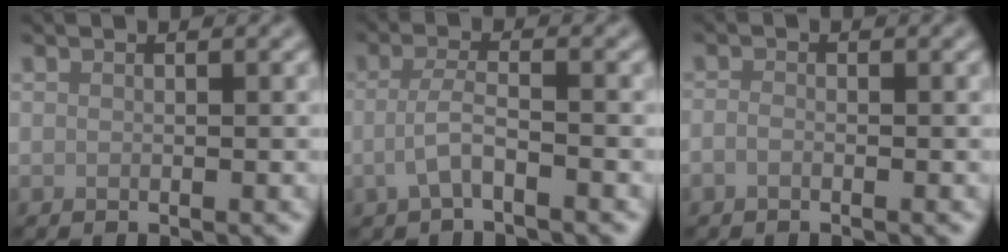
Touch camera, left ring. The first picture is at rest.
{"total": 2.6, "force": [-1.0, 0.8, 2.2], "torque": [-0.045, 0.003, -0.027]}
{"total": 0.9, "force": [-0.6, 0.4, 0.5], "torque": [-0.013, -0.002, -0.013]}